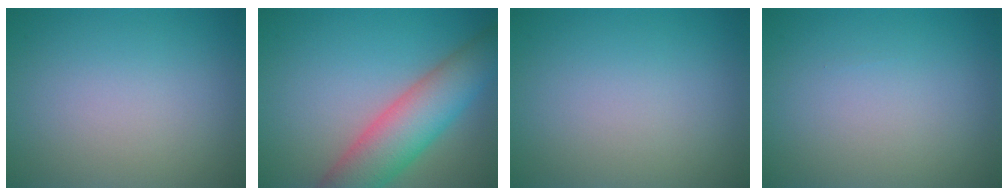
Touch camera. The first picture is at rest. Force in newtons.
{"total": 7.8, "press": 7.8, "slide": 0.6}
{"total": 0.0}
{"total": 0.0}